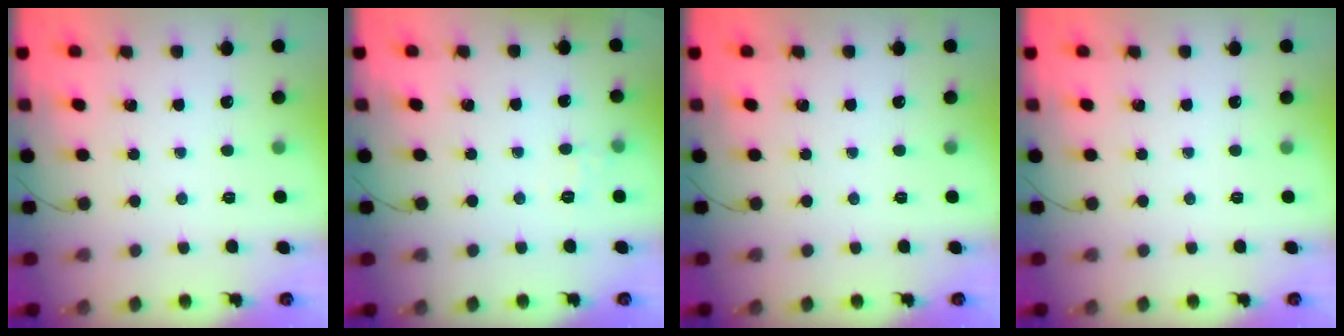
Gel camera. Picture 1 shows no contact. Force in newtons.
{"total": 5.2, "press": 5.0, "slide": 1.2}
{"total": 0.0}
{"total": 0.0}